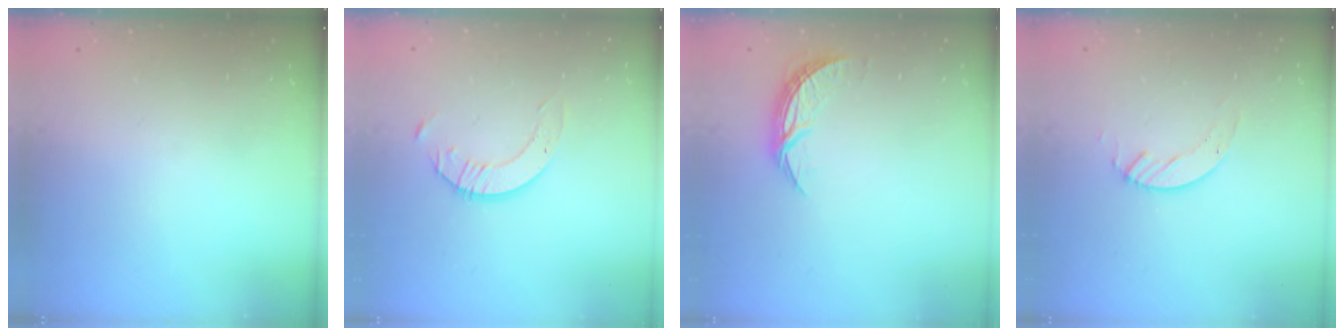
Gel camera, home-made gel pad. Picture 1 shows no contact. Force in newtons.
{"total": 3.3, "press": 3.3, "slide": 0.3}
{"total": 6.7, "press": 6.7, "slide": 0.4}
{"total": 3.5, "press": 3.5, "slide": 0.4}